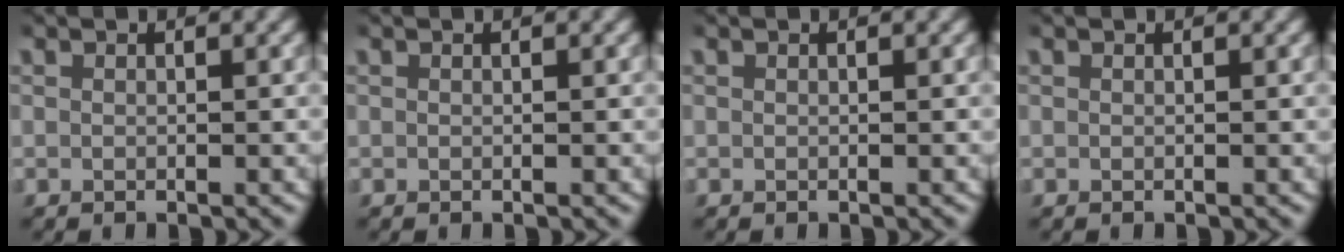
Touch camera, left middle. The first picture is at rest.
{"total": 0.0}
{"total": 0.0}
{"total": 0.0}